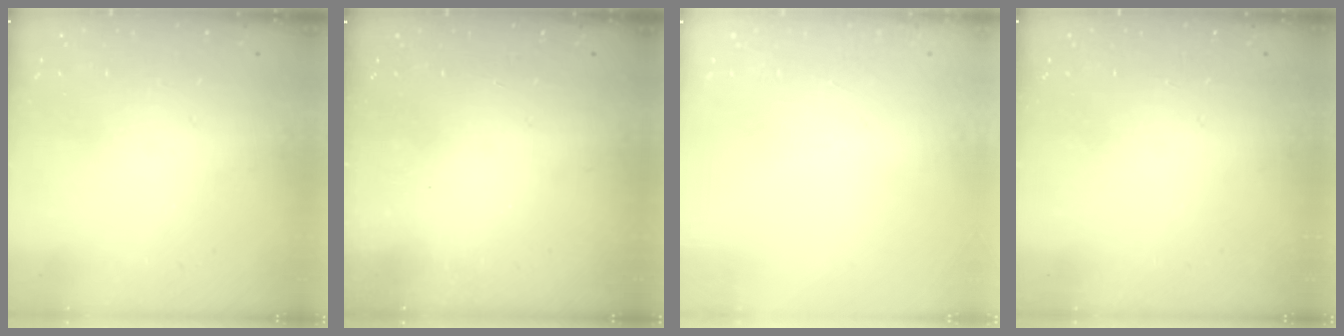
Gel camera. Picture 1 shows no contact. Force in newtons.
{"total": 2.3, "press": 2.2, "slide": 0.8}
{"total": 2.7, "press": 2.6, "slide": 0.8}
{"total": 0.0}